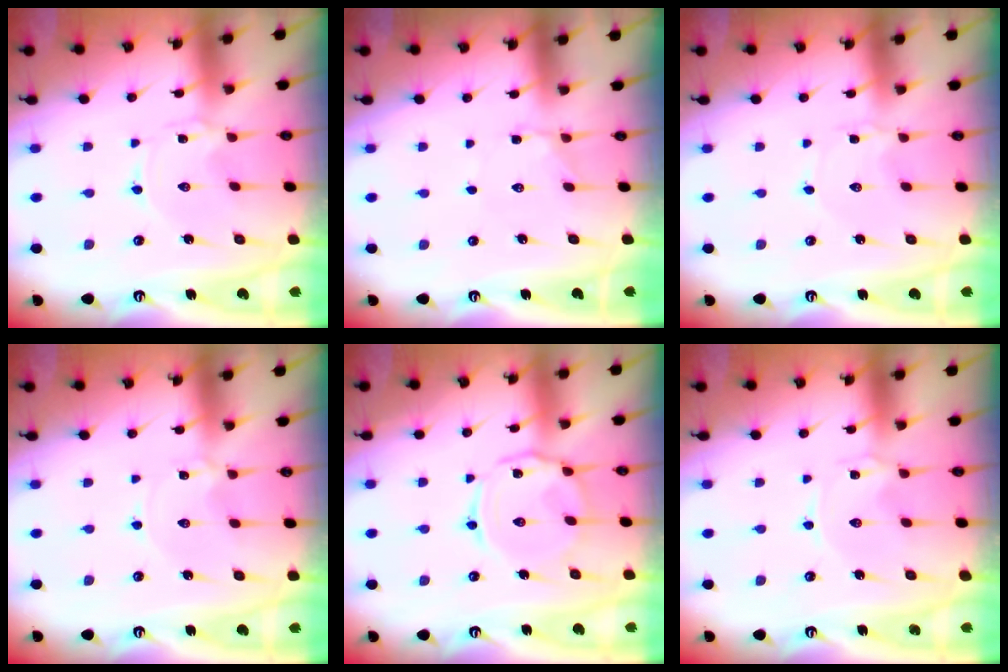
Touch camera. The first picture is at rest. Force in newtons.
{"total": 2.3, "press": 2.2, "slide": 0.6}
{"total": 1.8, "press": 1.7, "slide": 0.3}
{"total": 0.0}
{"total": 8.0, "press": 8.0, "slide": 0.5}
{"total": 0.0}